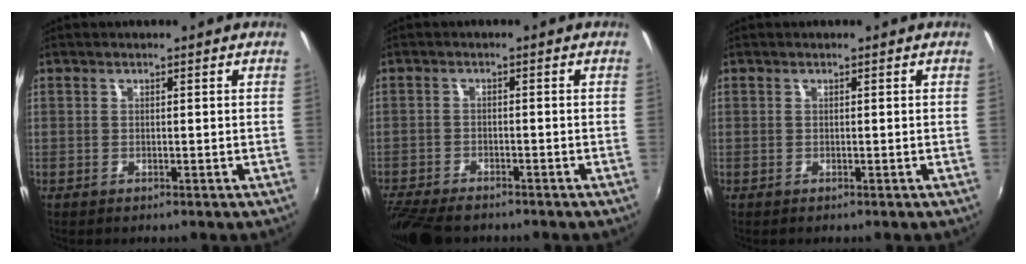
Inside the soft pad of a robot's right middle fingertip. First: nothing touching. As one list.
[{"total": 9.4, "force": [-8.0, 2.8, 4.0], "torque": [-0.106, -0.032, -0.143]}, {"total": 0.0}]